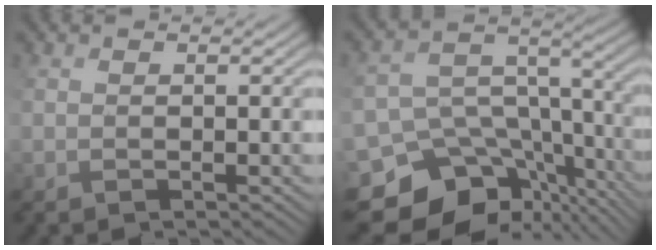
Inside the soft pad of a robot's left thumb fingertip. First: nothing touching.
{"total": 13.3, "force": [-8.9, 8.9, 4.3], "torque": [-0.114, -0.010, -0.096]}